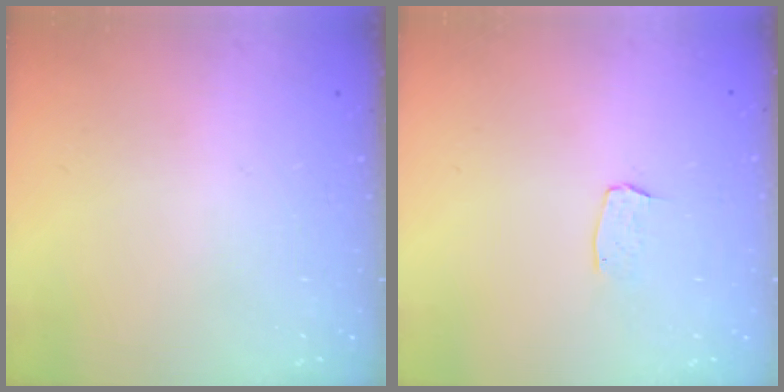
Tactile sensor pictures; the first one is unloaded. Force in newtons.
{"total": 3.1, "press": 3.1, "slide": 0.2}